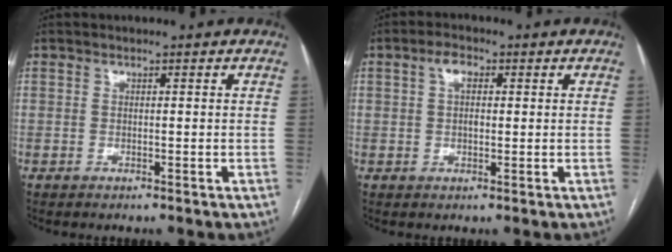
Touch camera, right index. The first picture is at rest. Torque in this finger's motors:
{"motor_torque": [0.07, 0.01, 0.00, 0.01]}